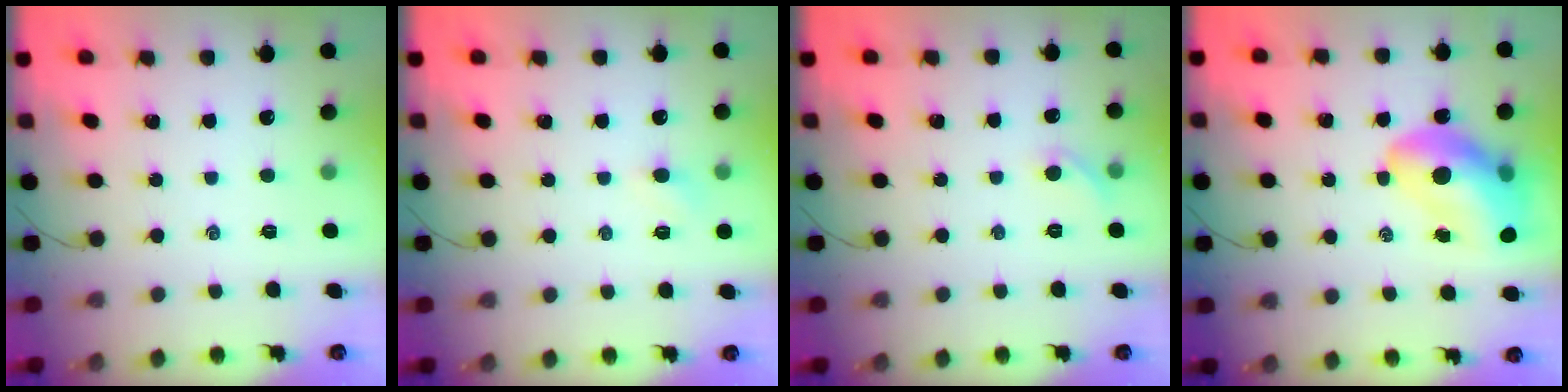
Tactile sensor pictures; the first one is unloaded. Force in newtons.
{"total": 2.7, "press": 2.6, "slide": 0.9}
{"total": 5.2, "press": 4.8, "slide": 2.0}
{"total": 14.5, "press": 14.0, "slide": 3.8}